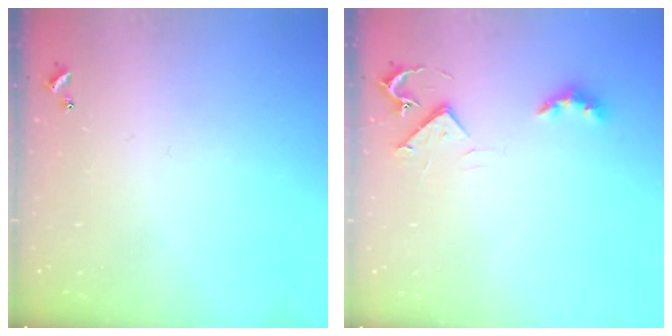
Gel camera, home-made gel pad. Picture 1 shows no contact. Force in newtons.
{"total": 4.1, "press": 4.0, "slide": 0.5}